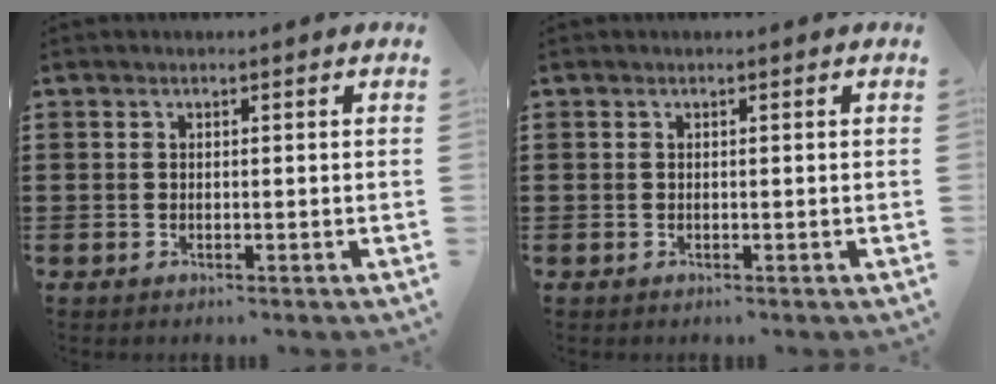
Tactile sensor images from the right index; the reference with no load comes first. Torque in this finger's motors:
{"motor_torque": [0.00, 0.00, 0.00, -0.01]}